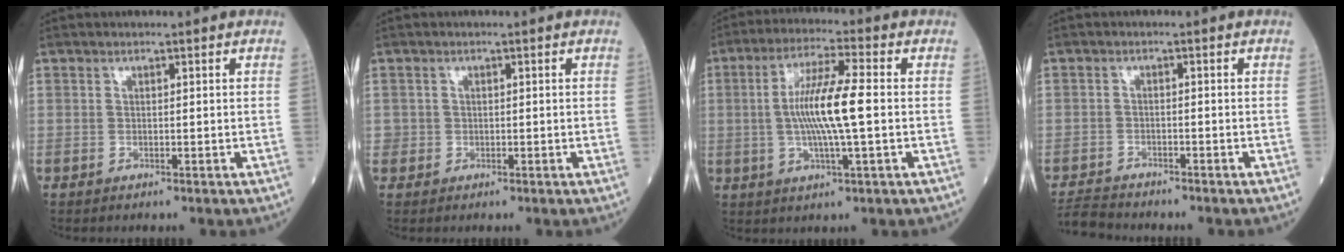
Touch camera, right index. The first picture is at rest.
{"total": 0.7, "force": [-0.2, 0.7, 0.0], "torque": [0.007, 0.005, -0.006]}
{"total": 10.3, "force": [-0.1, 0.5, 10.3], "torque": [-0.198, 0.003, -0.007]}
{"total": 3.8, "force": [-3.7, 0.6, -0.3], "torque": [0.003, -0.015, -0.071]}